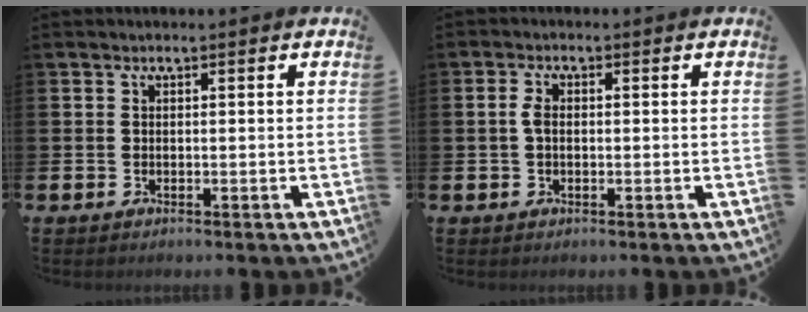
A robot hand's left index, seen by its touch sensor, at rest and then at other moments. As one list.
[{"total": 2.1, "force": [0.1, 1.2, 1.7], "torque": [-0.032, 0.006, 0.000]}]